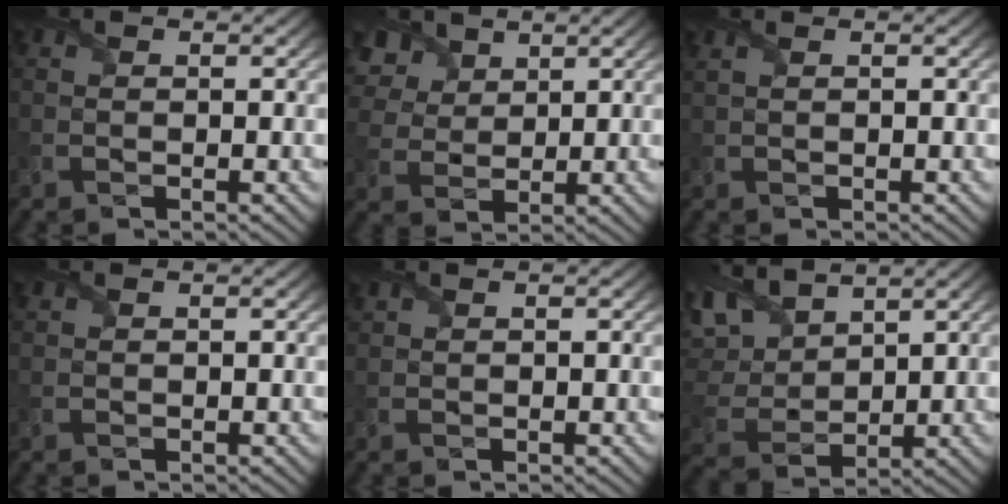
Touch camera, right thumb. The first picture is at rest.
{"total": 7.3, "force": [4.1, 4.8, 3.7], "torque": [-0.122, 0.013, 0.078]}
{"total": 0.9, "force": [0.7, 0.1, 0.6], "torque": [-0.022, 0.002, 0.011]}
{"total": 0.0}
{"total": 0.8, "force": [0.7, 0.1, 0.2], "torque": [-0.013, 0.005, 0.018]}
{"total": 10.5, "force": [5.8, 5.3, 6.9], "torque": [-0.199, 0.020, 0.112]}